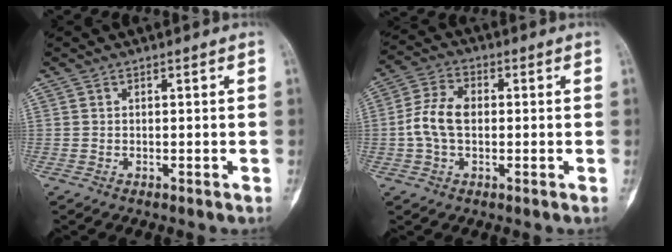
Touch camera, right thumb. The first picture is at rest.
{"total": 7.6, "force": [-0.4, 4.9, 5.8], "torque": [-0.123, 0.022, -0.010]}